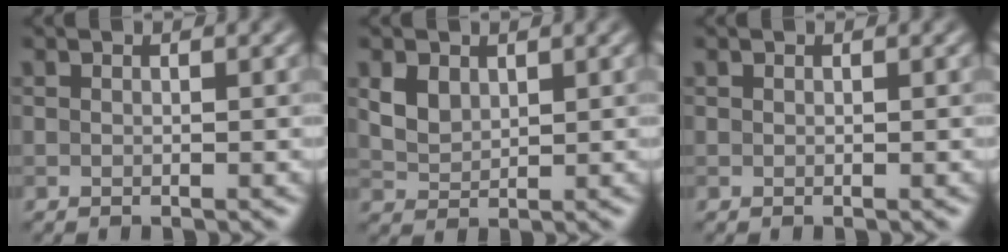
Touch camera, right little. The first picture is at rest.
{"total": 2.3, "force": [1.1, 1.6, 1.2], "torque": [-0.030, -0.004, 0.024]}
{"total": 0.0}